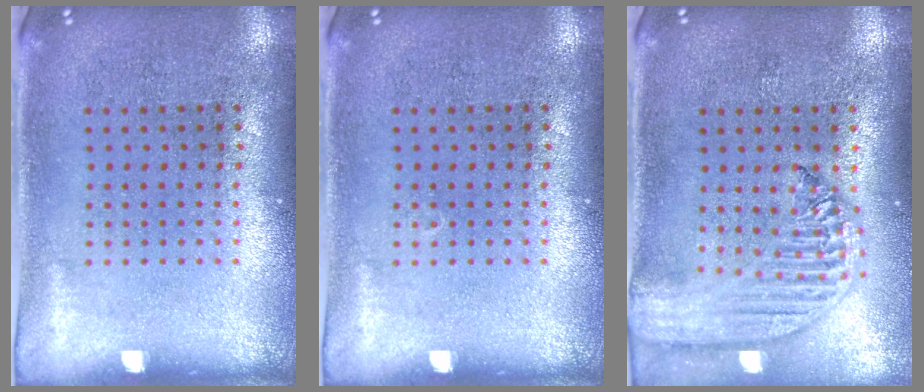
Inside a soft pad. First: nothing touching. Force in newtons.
{"total": 0.0}
{"total": 2.5, "press": 2.1, "slide": 1.4}